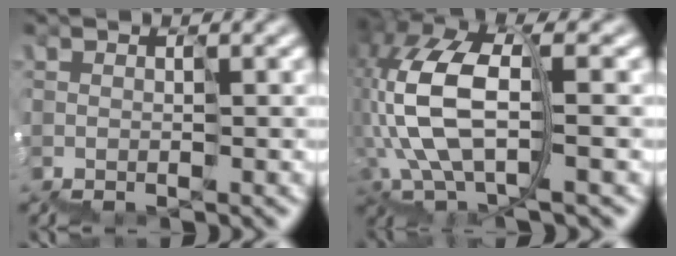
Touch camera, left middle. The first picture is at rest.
{"total": 7.7, "force": [-0.8, 3.9, 6.6], "torque": [-0.173, 0.016, -0.021]}